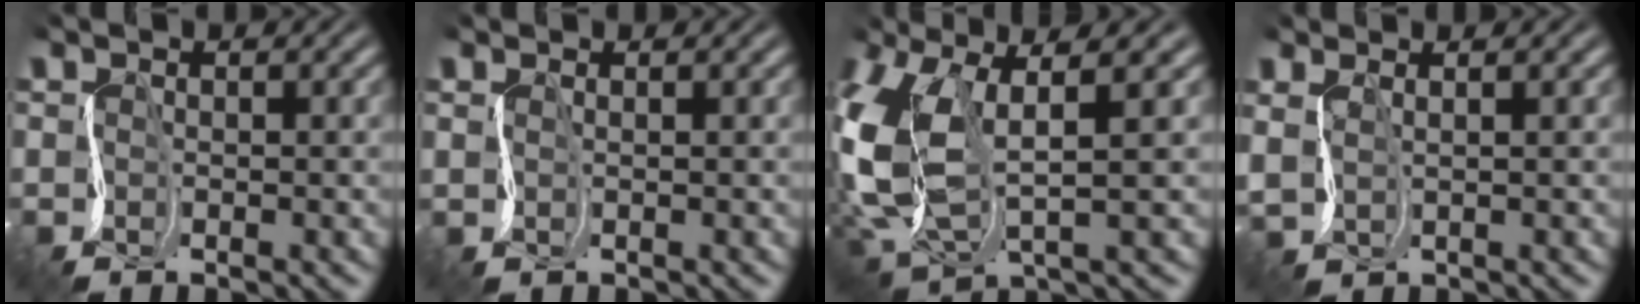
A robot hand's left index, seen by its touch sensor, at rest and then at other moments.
{"total": 0.9, "force": [0.9, 0.2, -0.1], "torque": [0.001, 0.003, 0.013]}
{"total": 7.3, "force": [2.0, 3.2, 6.3], "torque": [-0.179, -0.004, 0.040]}
{"total": 1.5, "force": [1.4, 0.3, 0.2], "torque": [-0.012, 0.011, 0.026]}